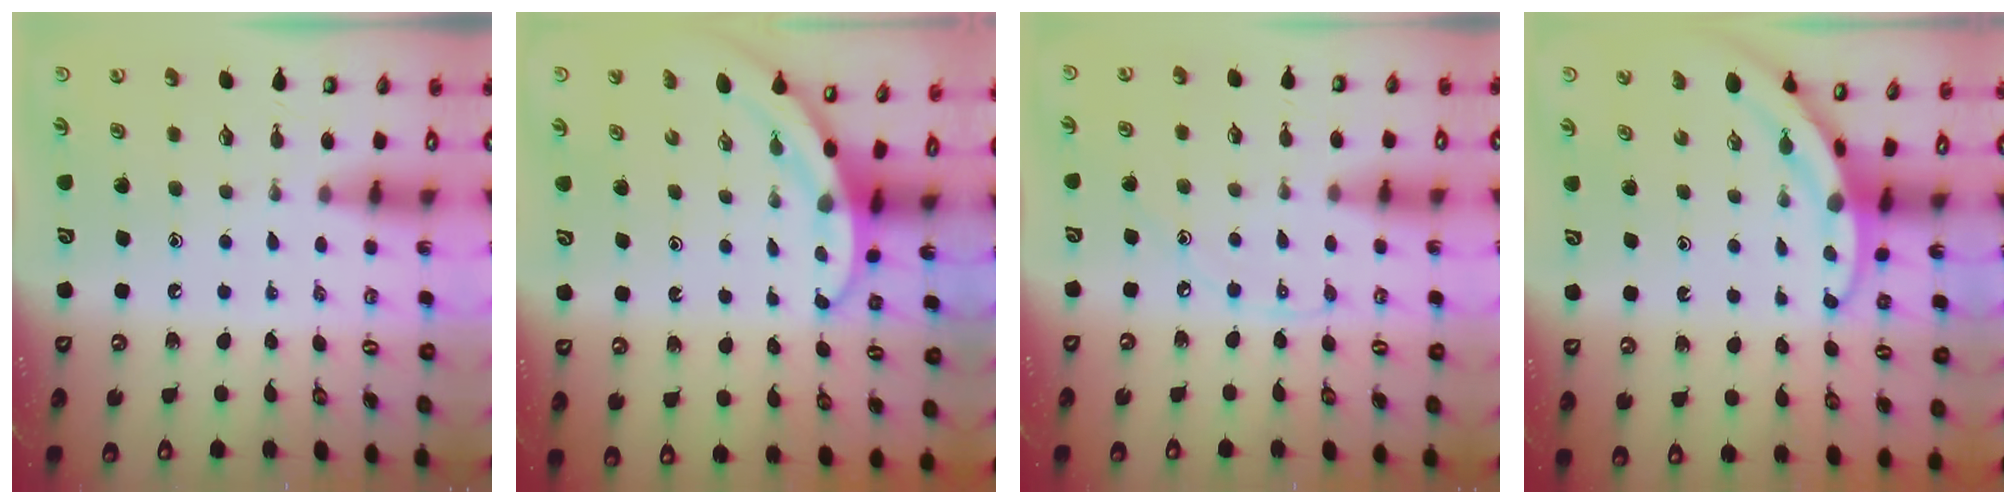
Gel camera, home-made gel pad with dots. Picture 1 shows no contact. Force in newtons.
{"total": 3.1, "press": 3.1, "slide": 0.1}
{"total": 3.9, "press": 3.8, "slide": 0.6}
{"total": 3.3, "press": 3.3, "slide": 0.3}